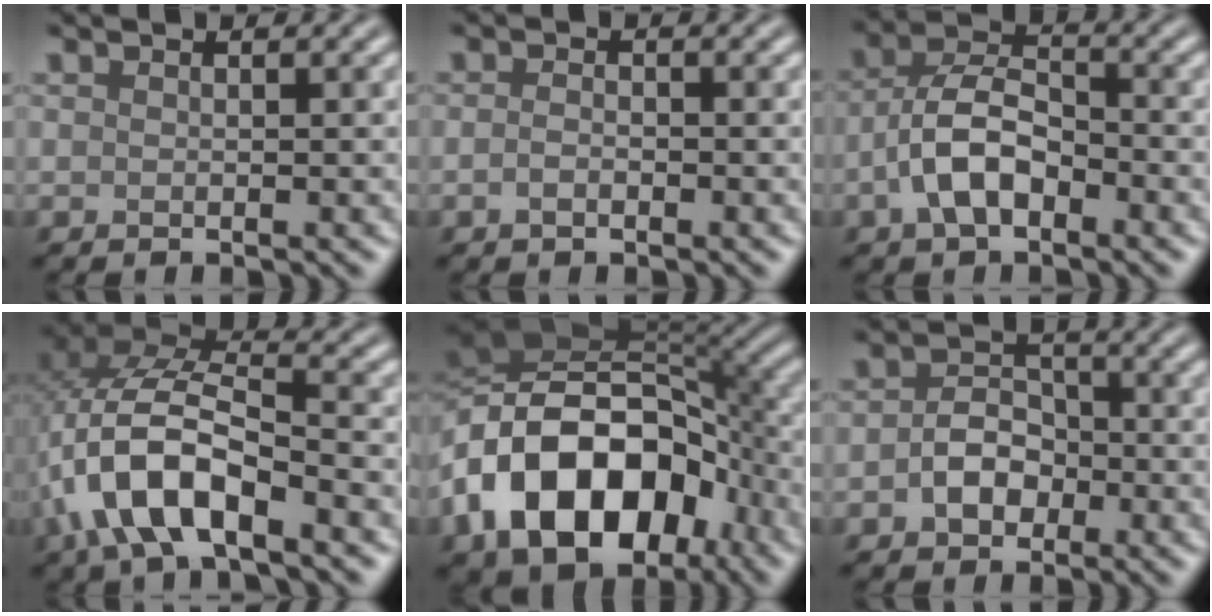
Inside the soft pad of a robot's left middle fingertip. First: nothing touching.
{"total": 1.1, "force": [-0.5, 0.6, 0.8], "torque": [-0.017, 0.000, -0.013]}
{"total": 5.5, "force": [-2.2, 2.9, 4.1], "torque": [-0.077, 0.011, -0.047]}
{"total": 9.6, "force": [-4.1, 4.1, 7.6], "torque": [-0.159, 0.011, -0.078]}
{"total": 15.9, "force": [-5.1, 10.5, 10.8], "torque": [-0.194, 0.001, -0.097]}
{"total": 3.4, "force": [-1.1, 2.5, 2.0], "torque": [-0.034, 0.003, -0.023]}